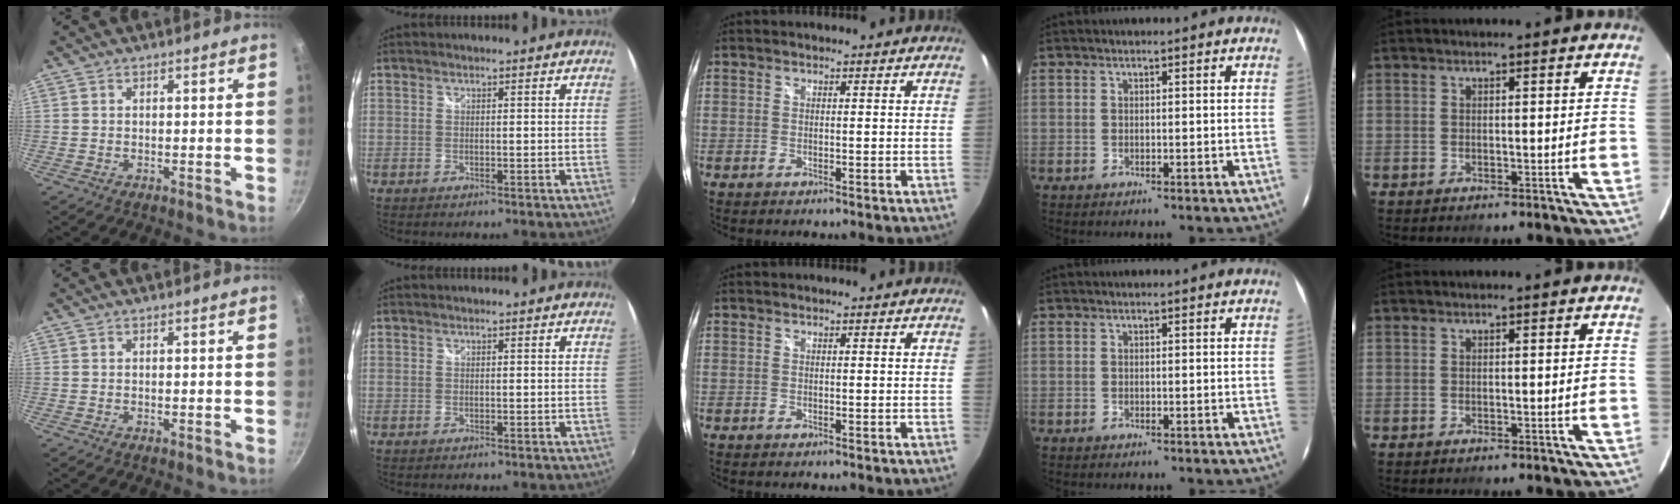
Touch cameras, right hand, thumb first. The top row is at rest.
{}